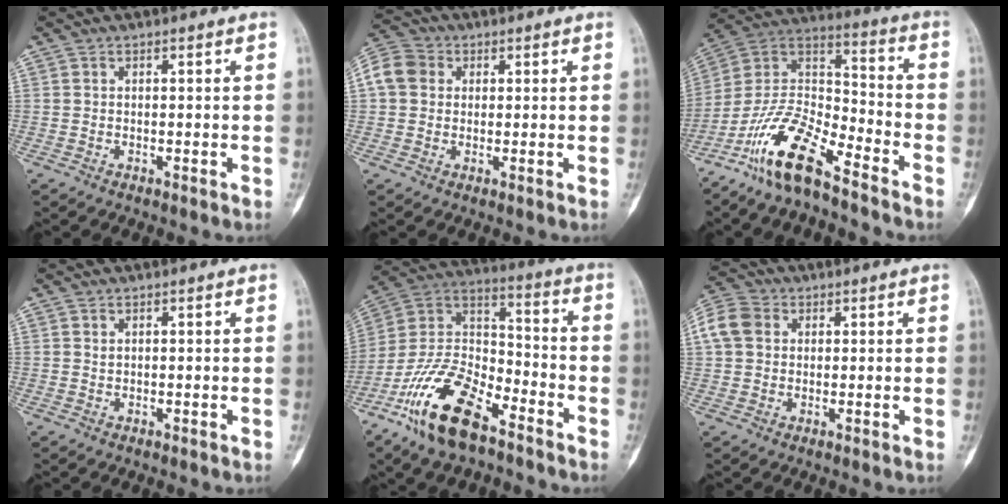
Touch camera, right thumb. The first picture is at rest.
{"total": 7.5, "force": [1.5, 6.3, 3.7], "torque": [-0.064, 0.017, 0.020]}
{"total": 15.6, "force": [-11.2, 4.5, 9.9], "torque": [-0.182, 0.079, -0.216]}
{"total": 0.7, "force": [0.2, 0.5, -0.4], "torque": [0.010, 0.000, 0.004]}
{"total": 19.1, "force": [-11.8, 8.4, 12.4], "torque": [-0.226, 0.071, -0.223]}
{"total": 8.2, "force": [1.9, 6.6, 4.5], "torque": [-0.093, 0.019, 0.033]}